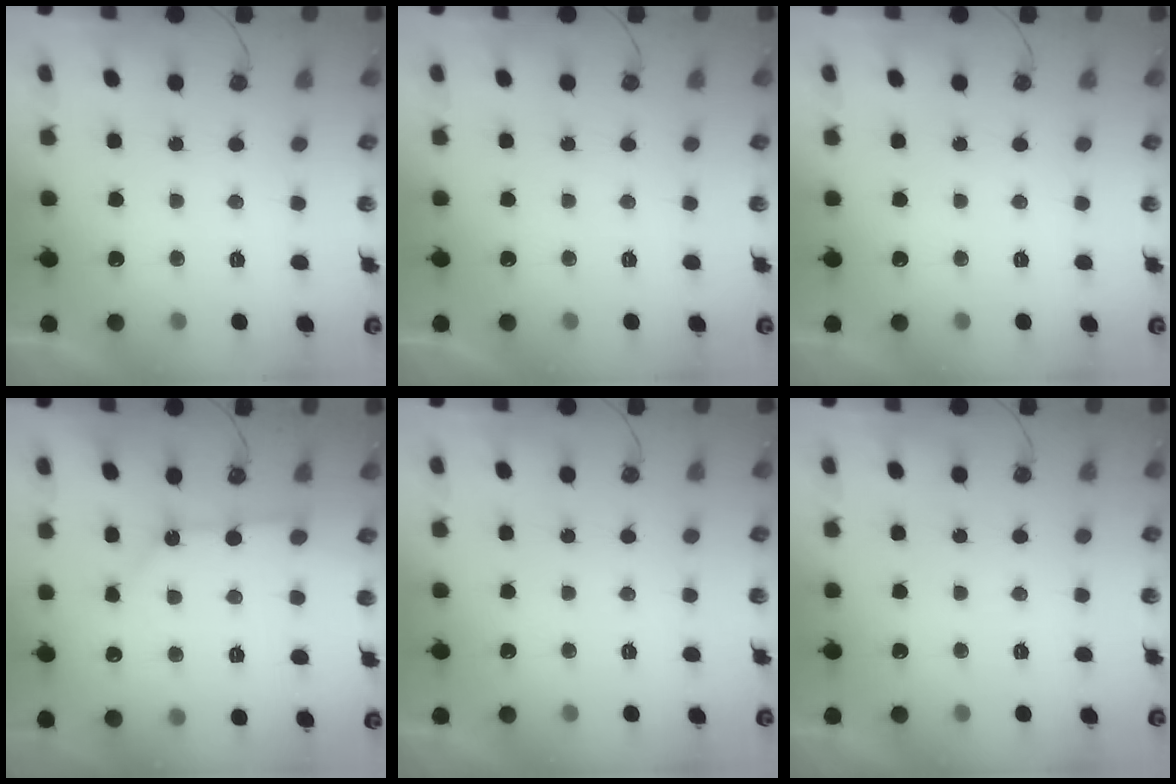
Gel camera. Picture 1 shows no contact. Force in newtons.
{"total": 0.0}
{"total": 0.0}
{"total": 4.4, "press": 4.4, "slide": 0.3}
{"total": 0.0}
{"total": 0.0}